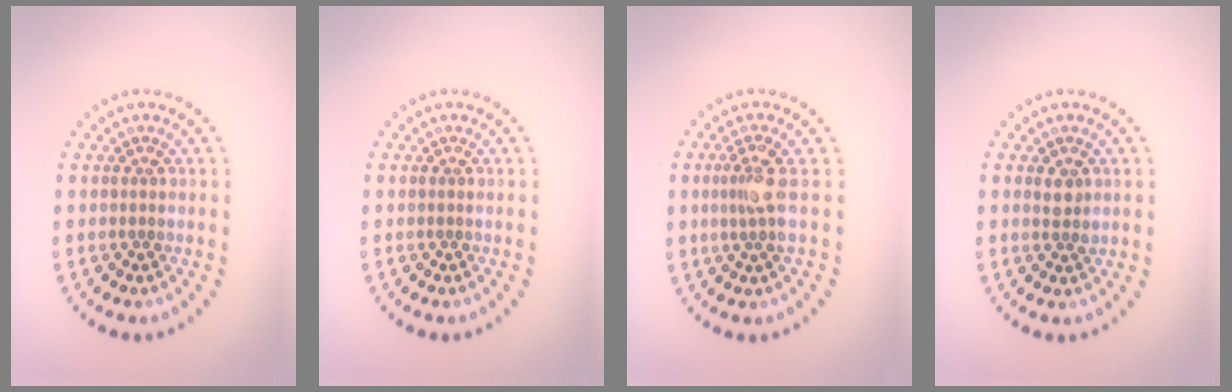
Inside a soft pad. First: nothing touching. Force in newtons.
{"total": 0.0}
{"total": 2.2, "press": 1.6, "slide": 1.4}
{"total": 1.4, "press": 1.2, "slide": 0.6}